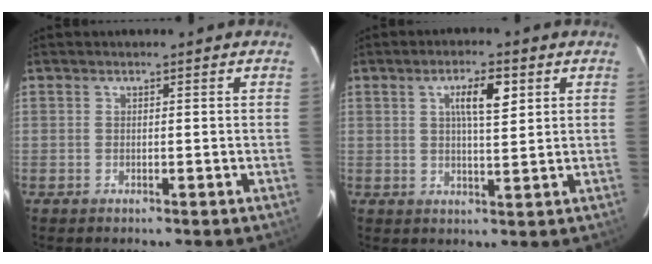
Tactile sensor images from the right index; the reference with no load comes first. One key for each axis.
{"total": 5.6, "fx": 2.2, "fy": 1.1, "fz": 5.0, "tx": -0.088, "ty": 0.006, "tz": 0.037}